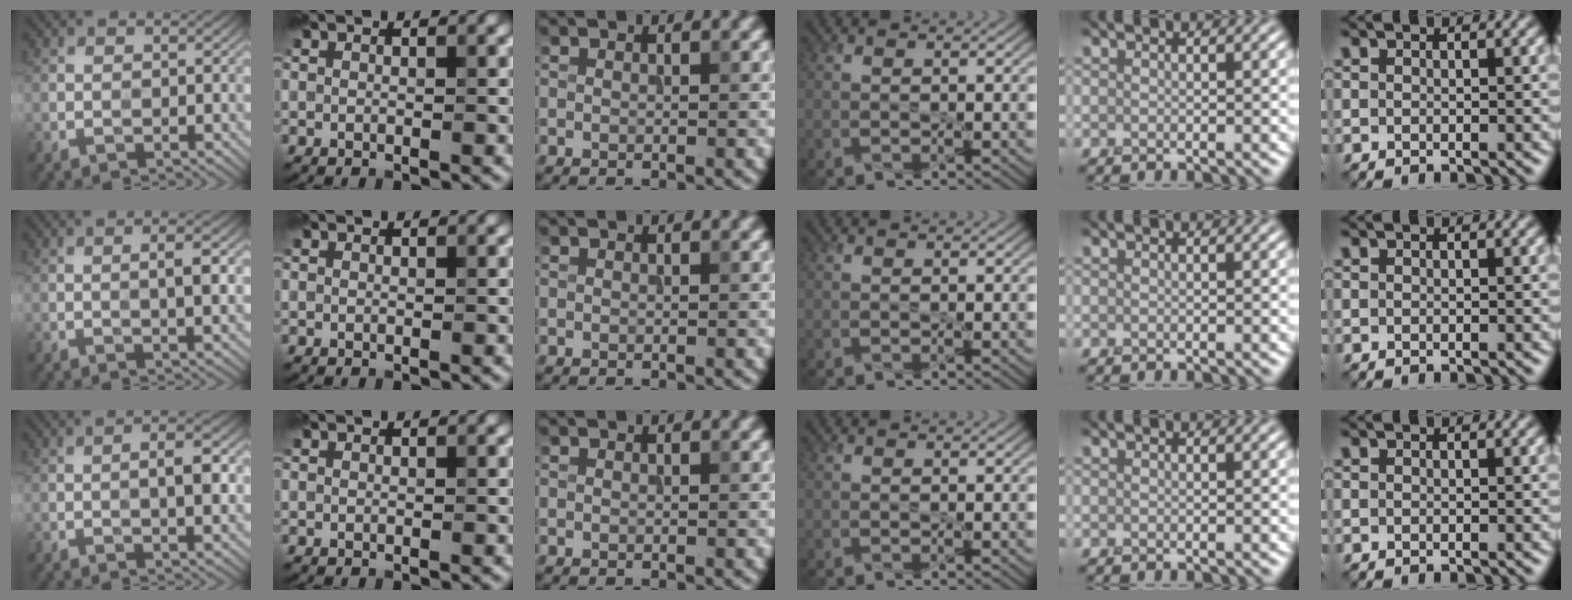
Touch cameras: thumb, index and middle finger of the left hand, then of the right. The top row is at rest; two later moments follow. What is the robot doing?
{"motion": "peel", "object": "bandage"}